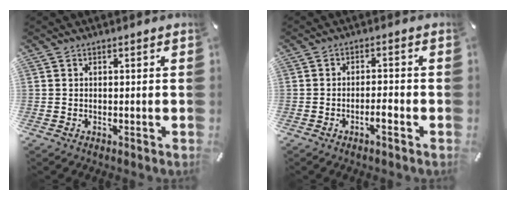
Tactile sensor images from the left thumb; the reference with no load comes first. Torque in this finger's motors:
{"motor_torque": [0.08, 0.69, 0.04, 0.10, 0.10]}